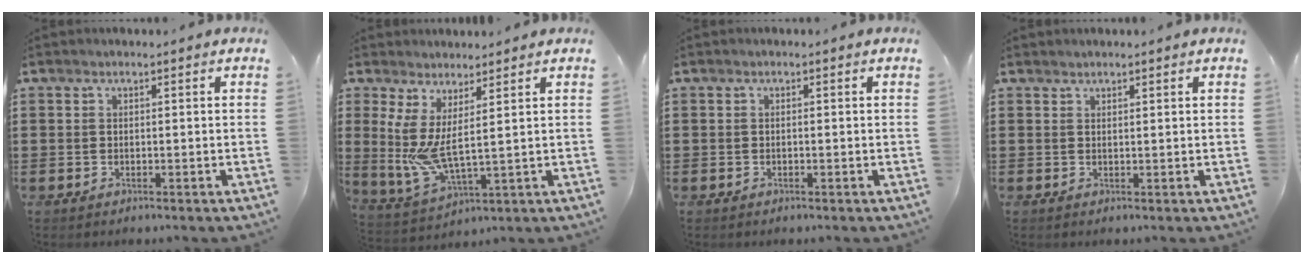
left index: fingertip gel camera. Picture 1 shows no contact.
{"total": 6.3, "force": [2.6, 1.1, 5.6], "torque": [-0.145, -0.039, 0.043]}
{"total": 0.0}
{"total": 0.9, "force": [0.9, -0.1, 0.2], "torque": [-0.006, -0.002, 0.018]}